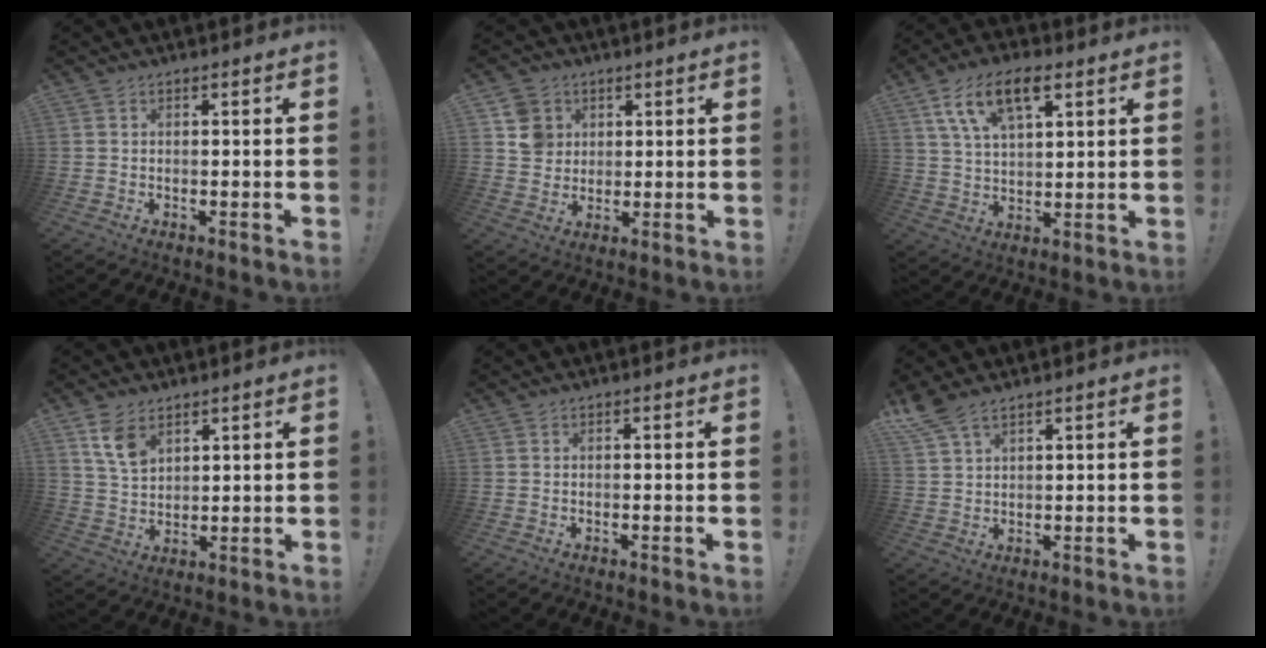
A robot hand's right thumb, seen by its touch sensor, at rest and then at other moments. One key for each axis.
{"total": 8.3, "fx": 3.3, "fy": 7.3, "fz": 2.2, "tx": -0.024, "ty": -0.011, "tz": 0.069}
{"total": 12.8, "fx": 6.4, "fy": 6.3, "fz": 9.1, "tx": -0.166, "ty": -0.003, "tz": 0.119}
{"total": 7.8, "fx": 4.7, "fy": 4.5, "fz": 4.3, "tx": -0.073, "ty": -0.020, "tz": 0.090}
{"total": 0.0}
{"total": 5.4, "fx": 4.3, "fy": 1.5, "fz": 3.0, "tx": -0.071, "ty": -0.018, "tz": 0.083}